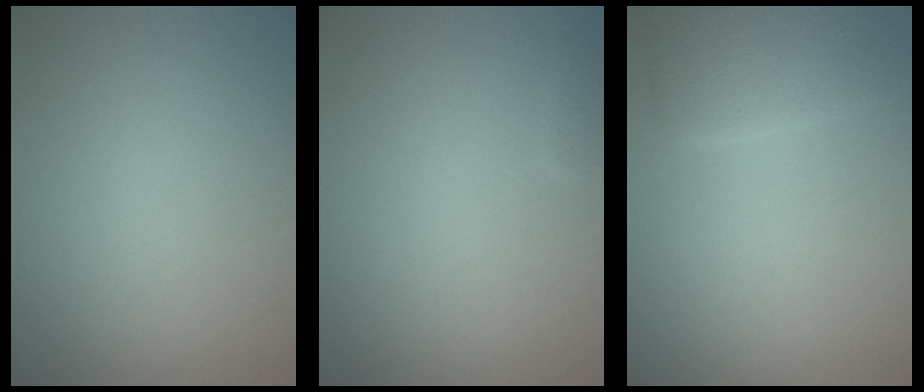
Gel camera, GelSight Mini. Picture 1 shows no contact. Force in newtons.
{"total": 0.5, "press": 0.5, "slide": 0.1}
{"total": 2.8, "press": 2.8, "slide": 0.2}